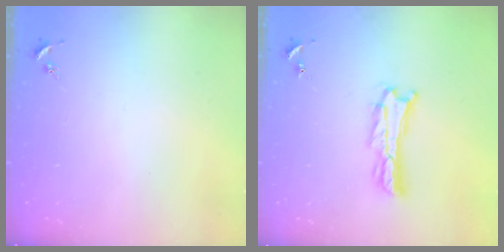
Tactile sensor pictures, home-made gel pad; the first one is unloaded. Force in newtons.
{"total": 3.0, "press": 2.9, "slide": 0.4}